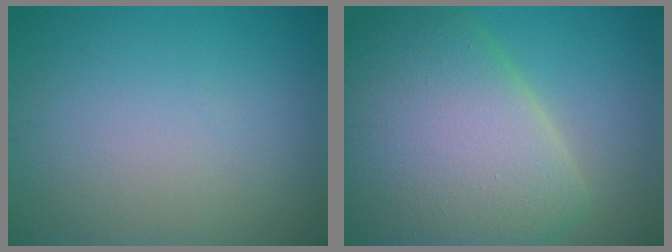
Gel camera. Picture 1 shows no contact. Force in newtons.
{"total": 12.1, "press": 12.0, "slide": 1.0}